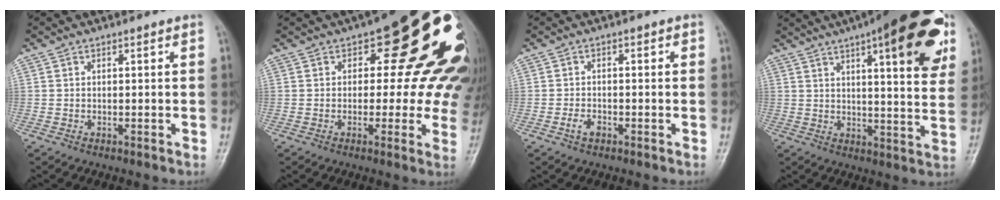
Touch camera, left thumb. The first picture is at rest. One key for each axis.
{"total": 20.7, "fx": 6.2, "fy": 10.1, "fz": 17.0, "tx": -0.160, "ty": -0.003, "tz": 0.069}
{"total": 2.4, "fx": -1.4, "fy": 1.5, "fz": 1.2, "tx": -0.020, "ty": 0.011, "tz": -0.025}
{"total": 23.7, "fx": 11.9, "fy": 6.7, "fz": 19.4, "tx": -0.240, "ty": -0.020, "tz": 0.155}